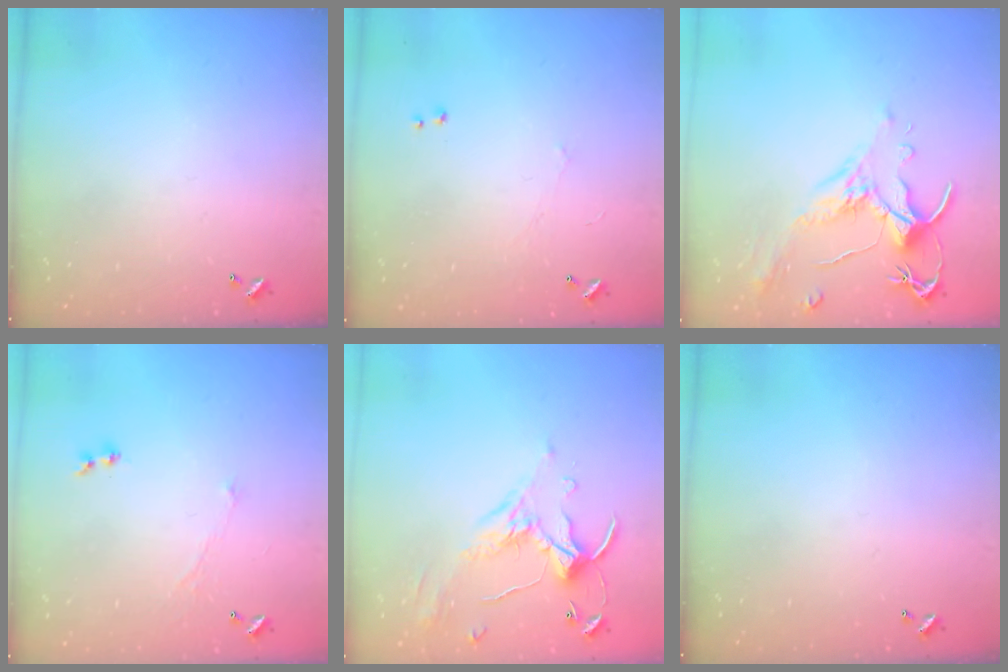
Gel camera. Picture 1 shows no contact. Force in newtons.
{"total": 1.0, "press": 0.9, "slide": 0.5}
{"total": 1.5, "press": 1.0, "slide": 1.1}
{"total": 1.2, "press": 0.7, "slide": 1.0}
{"total": 1.1, "press": 0.5, "slide": 1.0}
{"total": 0.0}